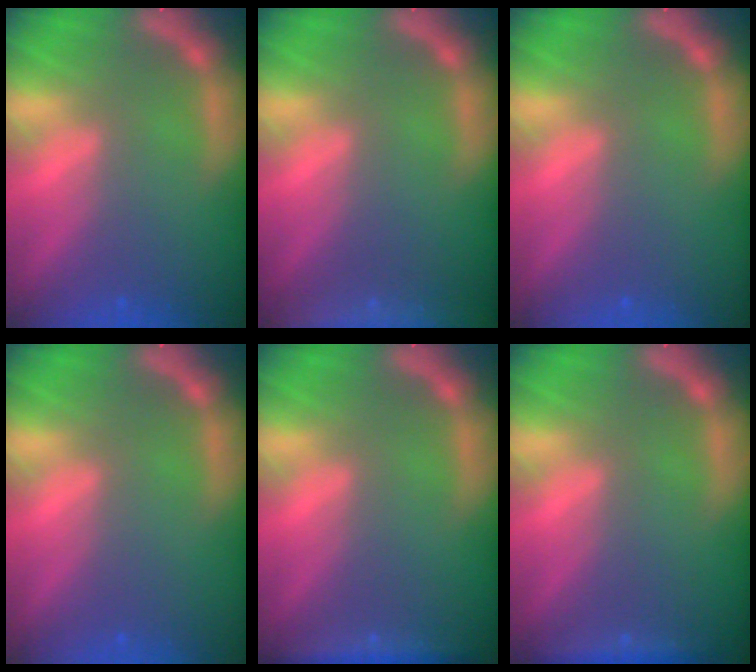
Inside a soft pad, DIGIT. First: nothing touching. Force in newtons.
{"total": 9.5}
{"total": 0.0}
{"total": 0.0}
{"total": 2.9}
{"total": 1.9}